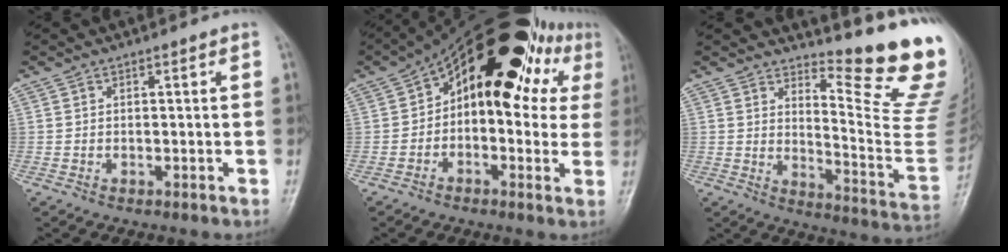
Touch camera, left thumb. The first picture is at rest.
{"total": 22.9, "force": [6.0, 13.0, 17.9], "torque": [-0.206, 0.045, 0.078]}
{"total": 16.0, "force": [11.9, 2.0, 10.5], "torque": [-0.115, -0.148, 0.164]}